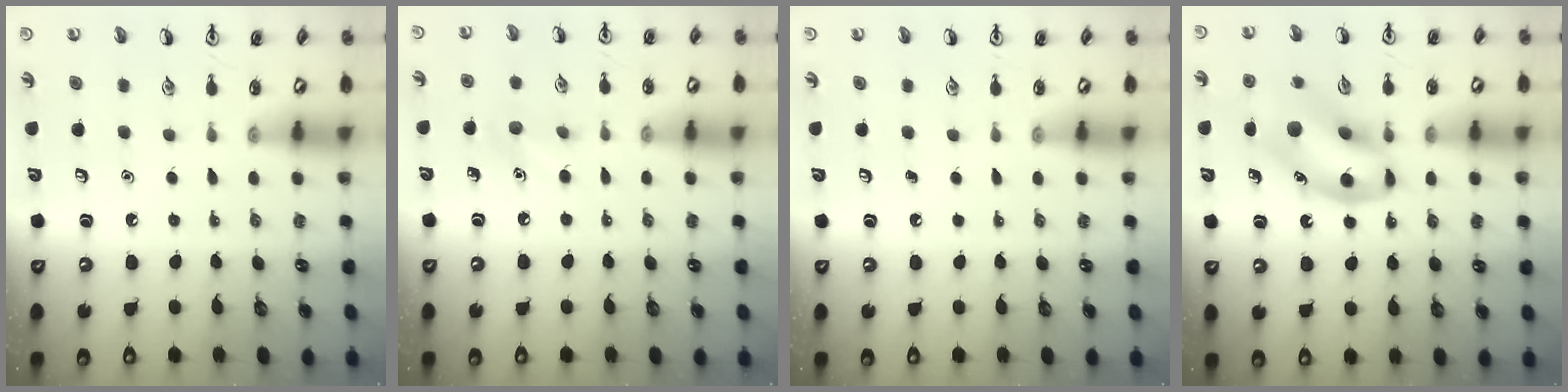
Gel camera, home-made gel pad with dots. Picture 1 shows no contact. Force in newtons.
{"total": 5.5, "press": 5.2, "slide": 1.6}
{"total": 0.0}
{"total": 15.2, "press": 14.9, "slide": 2.7}